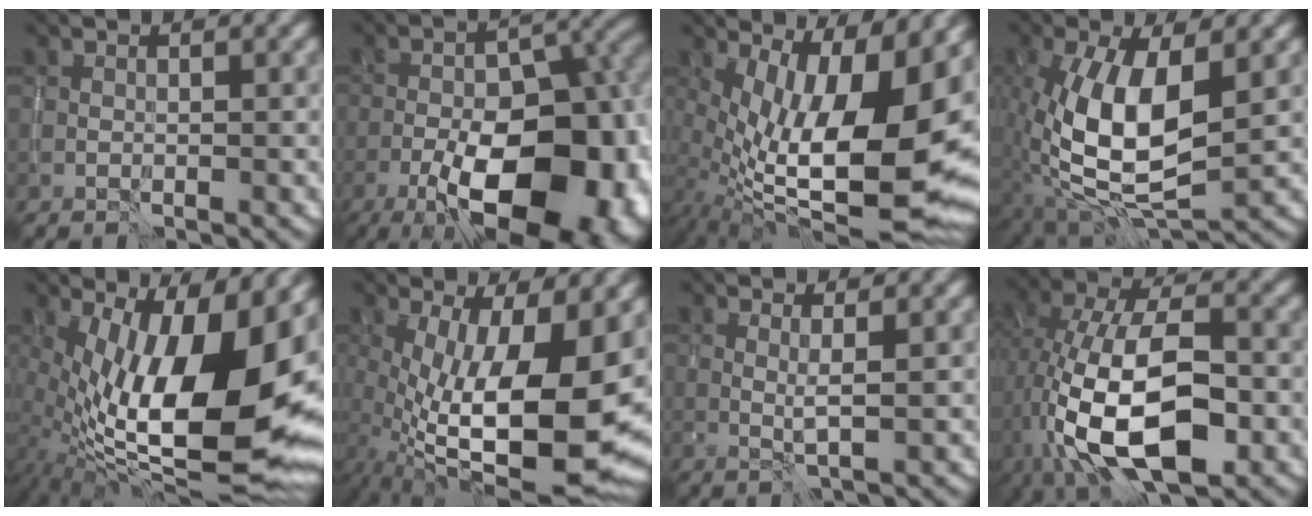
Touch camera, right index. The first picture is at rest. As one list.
[{"total": 16.7, "force": [-6.6, 8.1, 13.1], "torque": [-0.173, -0.003, -0.106]}, {"total": 16.7, "force": [0.5, 6.4, 15.4], "torque": [-0.231, -0.011, 0.026]}, {"total": 10.1, "force": [-0.1, 4.7, 8.9], "torque": [-0.186, 0.000, -0.004]}, {"total": 17.5, "force": [0.8, 7.5, 15.9], "torque": [-0.253, -0.002, 0.024]}, {"total": 16.3, "force": [-1.6, 6.5, 14.9], "torque": [-0.229, -0.023, -0.007]}, {"total": 1.3, "force": [0.5, 0.0, 1.3], "torque": [-0.028, -0.003, 0.008]}, {"total": 14.2, "force": [-3.8, 6.9, 11.8], "torque": [-0.223, 0.003, -0.072]}]